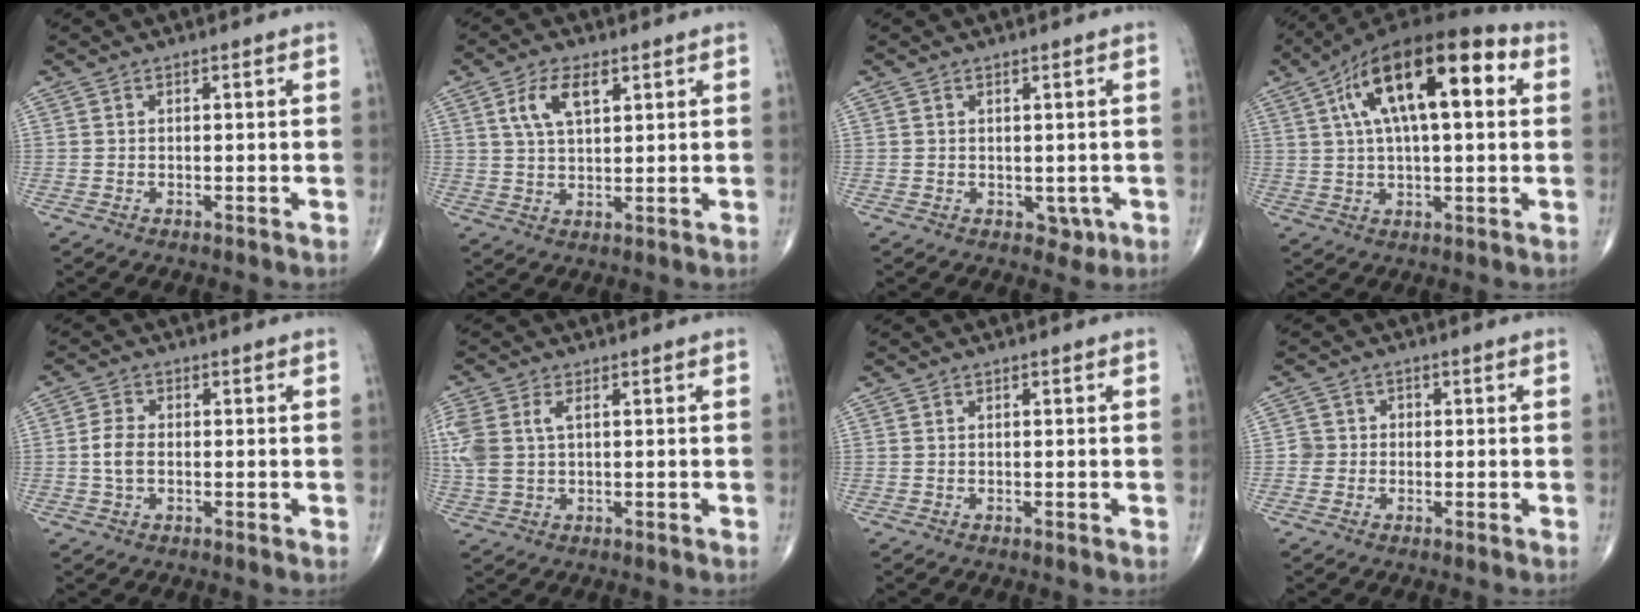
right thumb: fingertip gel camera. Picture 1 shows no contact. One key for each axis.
{"total": 6.9, "fx": 3.0, "fy": 3.2, "fz": 5.3, "tx": -0.100, "ty": -0.008, "tz": 0.060}
{"total": 2.1, "fx": 0.0, "fy": 1.7, "fz": 1.3, "tx": -0.005, "ty": -0.002, "tz": 0.006}
{"total": 20.5, "fx": 6.1, "fy": 8.1, "fz": 17.8, "tx": -0.293, "ty": 0.024, "tz": 0.092}
{"total": 3.2, "fx": -0.2, "fy": 2.0, "fz": 2.5, "tx": -0.053, "ty": 0.004, "tz": -0.008}
{"total": 8.3, "fx": 1.8, "fy": 4.8, "fz": 6.5, "tx": -0.182, "ty": 0.013, "tz": 0.042}
{"total": 0.0}
{"total": 2.6, "fx": -0.4, "fy": 2.5, "fz": 0.2, "tx": 0.020, "ty": 0.010, "tz": -0.014}